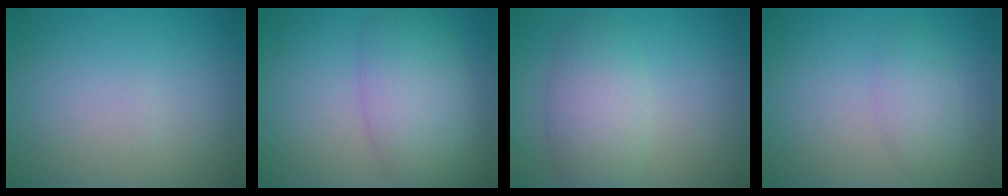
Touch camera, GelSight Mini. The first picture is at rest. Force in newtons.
{"total": 6.8, "press": 6.8, "slide": 0.2}
{"total": 4.5, "press": 4.5, "slide": 0.2}
{"total": 2.2, "press": 2.2, "slide": 0.1}